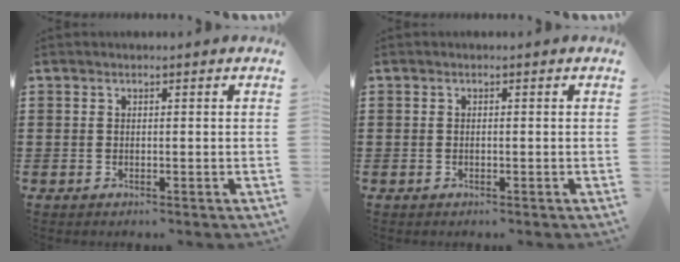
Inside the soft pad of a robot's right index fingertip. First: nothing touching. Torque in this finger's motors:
{"motor_torque": [0.05, 0.19, 0.00, 0.00]}